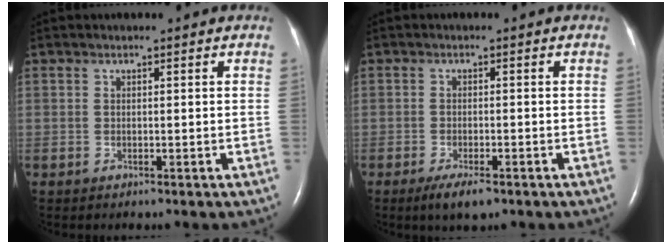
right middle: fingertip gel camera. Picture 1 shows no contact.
{"total": 3.8, "force": [-2.5, 0.9, 2.8], "torque": [-0.054, -0.006, -0.039]}